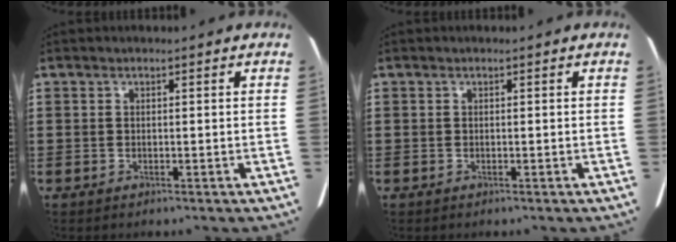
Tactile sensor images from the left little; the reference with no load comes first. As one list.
[{"total": 0.0}]